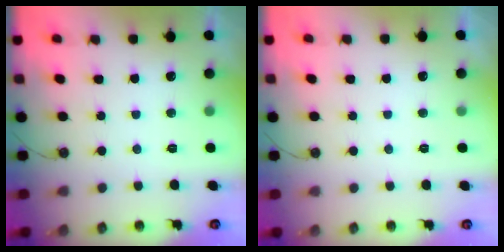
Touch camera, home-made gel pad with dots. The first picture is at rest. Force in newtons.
{"total": 0.0}